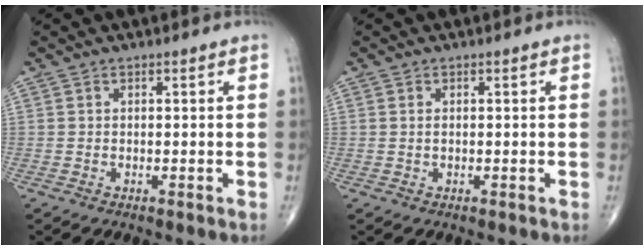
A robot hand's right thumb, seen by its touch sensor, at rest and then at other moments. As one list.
[{"total": 0.7, "force": [0.1, 0.4, 0.6], "torque": [-0.014, 0.000, 0.004]}]